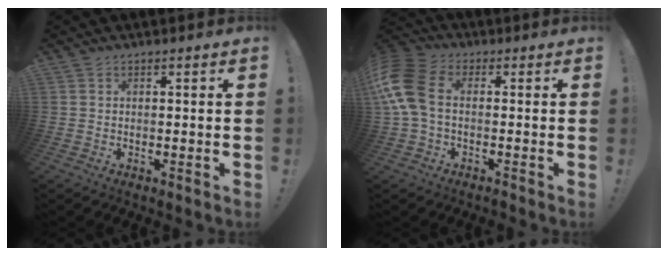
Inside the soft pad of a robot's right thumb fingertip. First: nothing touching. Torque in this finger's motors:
{"motor_torque": [0.43, 0.21, 0.78, -0.08, 0.12]}